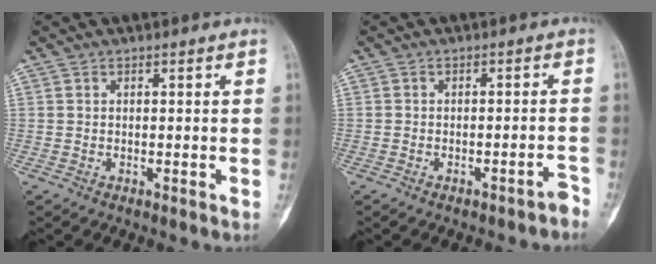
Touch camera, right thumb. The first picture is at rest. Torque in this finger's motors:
{"motor_torque": [0.79, 0.39, -0.03, -0.42, 0.04]}